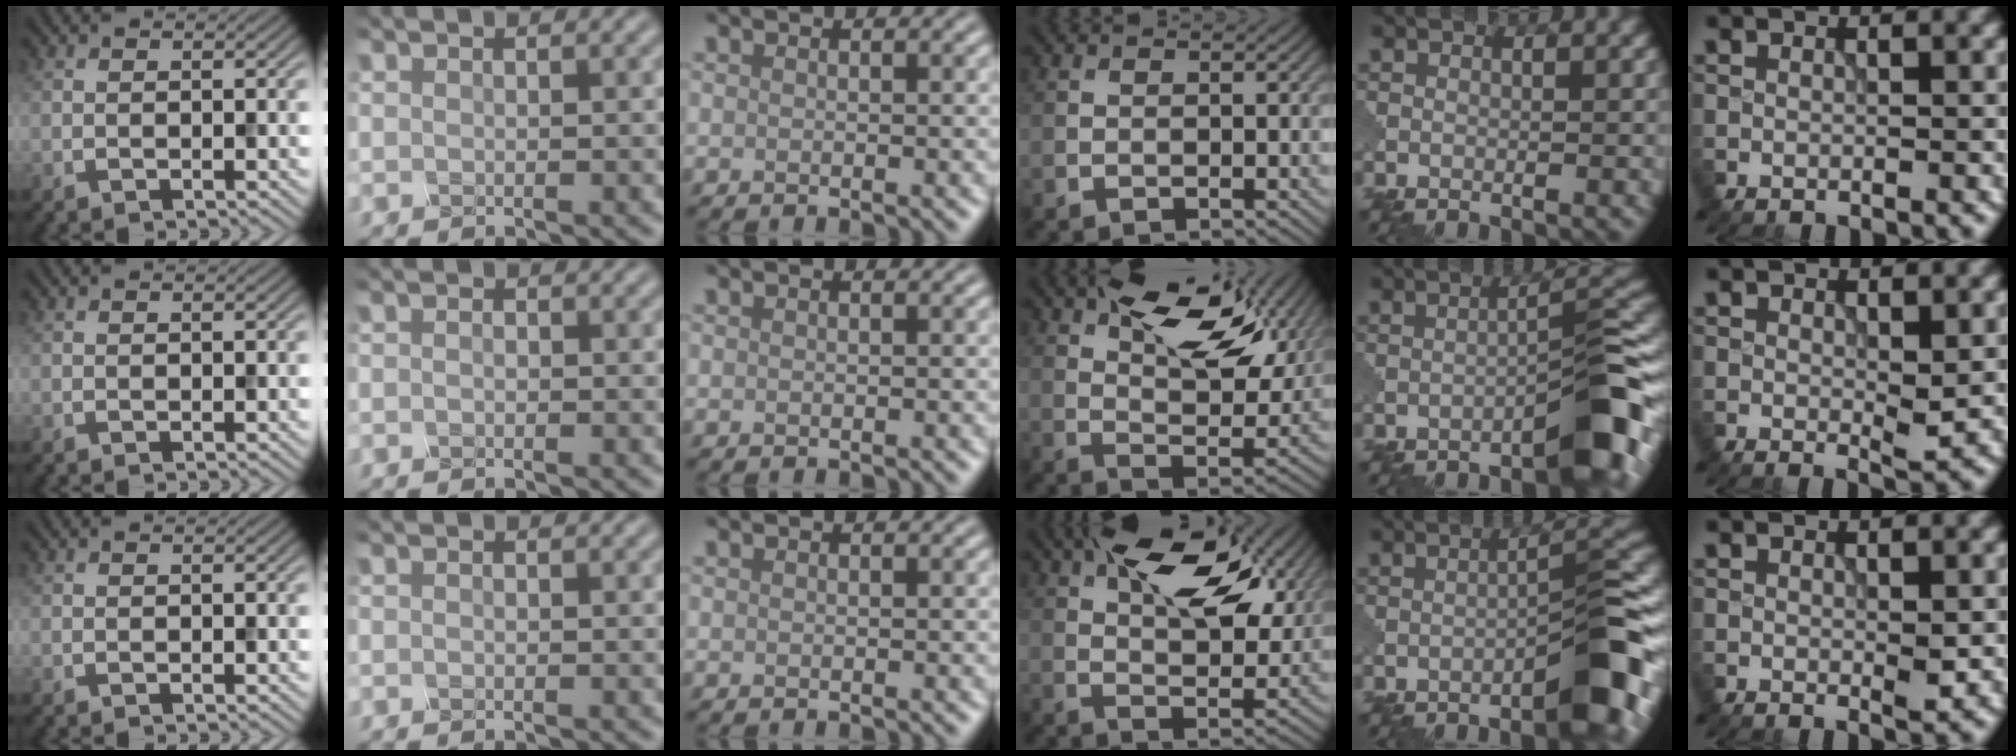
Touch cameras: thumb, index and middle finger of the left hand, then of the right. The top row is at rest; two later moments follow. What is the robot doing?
{"motion": "press", "object": "mechanical pencil"}